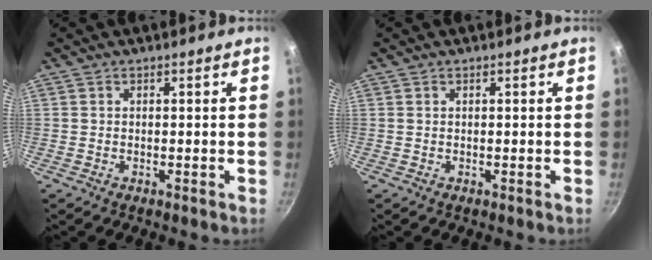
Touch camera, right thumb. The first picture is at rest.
{"total": 0.0}